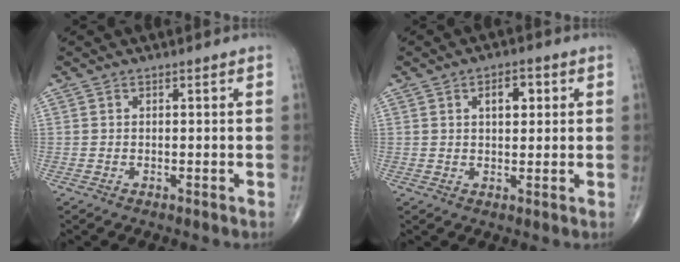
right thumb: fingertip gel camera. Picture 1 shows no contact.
{"total": 4.8, "force": [1.5, 2.6, 3.7], "torque": [-0.040, 0.001, 0.020]}